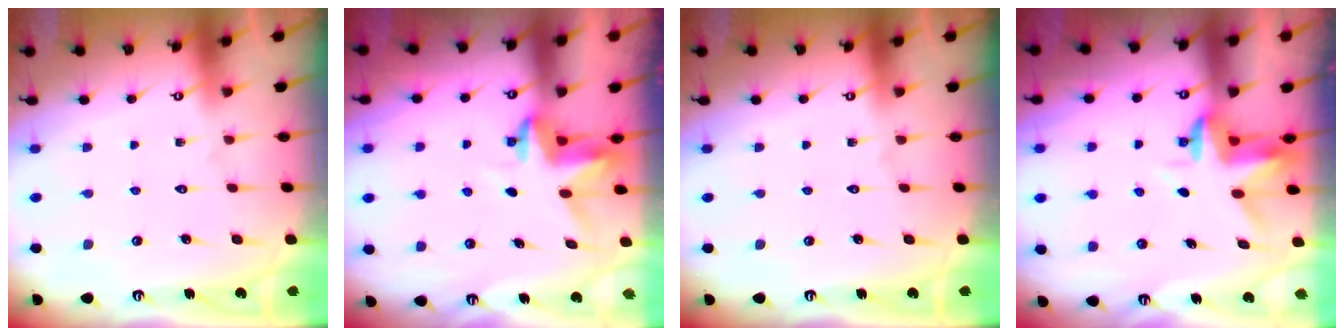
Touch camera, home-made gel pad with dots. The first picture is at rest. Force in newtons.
{"total": 3.7, "press": 3.7, "slide": 0.3}
{"total": 0.0}
{"total": 3.4, "press": 3.3, "slide": 0.4}